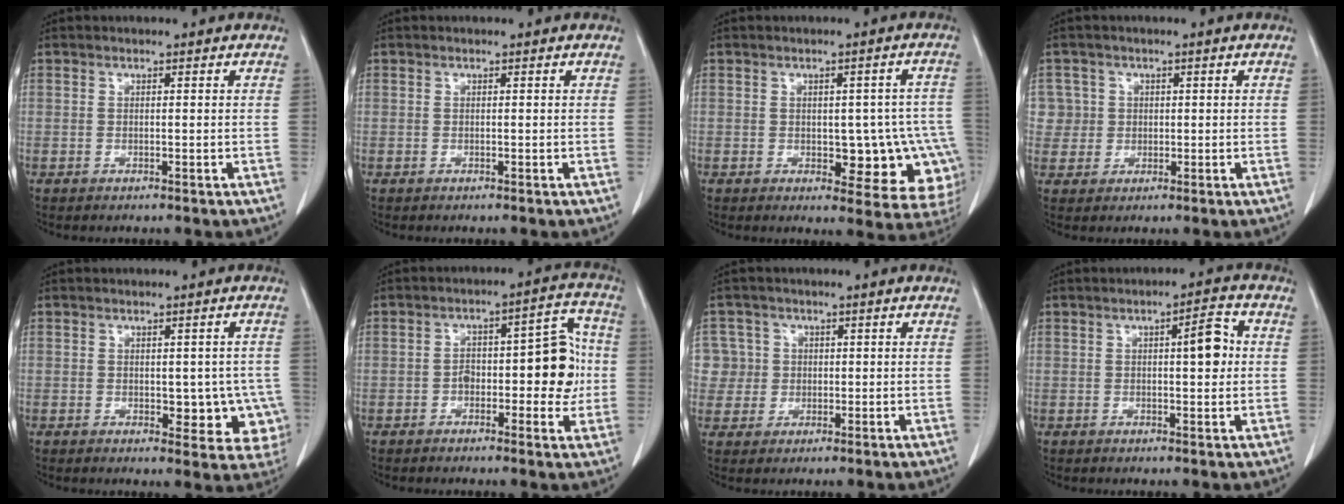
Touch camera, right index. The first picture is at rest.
{"total": 0.0}
{"total": 11.7, "force": [-2.4, 5.7, 9.9], "torque": [-0.078, 0.017, -0.018]}
{"total": 4.3, "force": [0.9, 4.2, -0.3], "torque": [0.026, 0.012, 0.018]}
{"total": 7.7, "force": [-1.3, 4.3, 6.2], "torque": [-0.047, 0.010, -0.007]}
{"total": 10.3, "force": [-1.2, 4.2, 9.3], "torque": [-0.118, 0.039, -0.013]}
{"total": 6.1, "force": [1.0, 6.0, -0.2], "torque": [0.012, 0.025, 0.024]}
{"total": 4.9, "force": [0.7, 1.2, 4.7], "torque": [-0.067, 0.009, 0.007]}